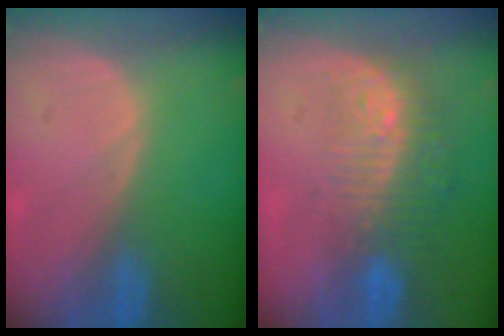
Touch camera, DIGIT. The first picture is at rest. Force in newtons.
{"total": 9.9, "press": 8.3, "slide": 5.3}